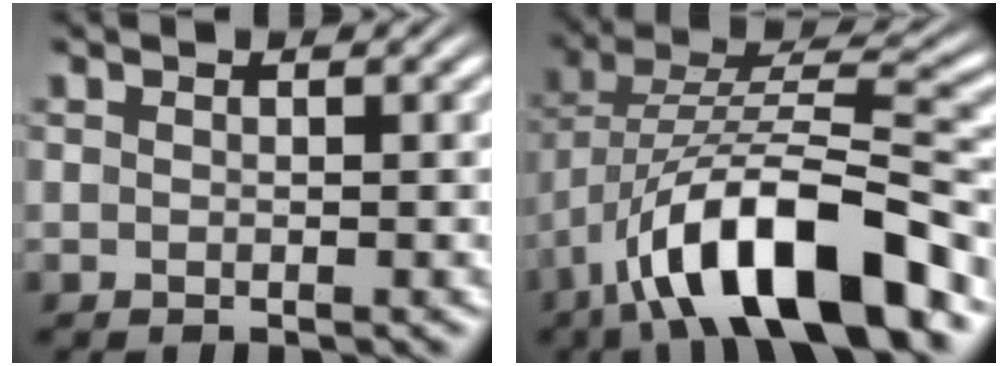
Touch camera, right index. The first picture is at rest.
{"total": 10.6, "force": [-2.7, 4.7, 9.2], "torque": [-0.170, -0.022, -0.032]}